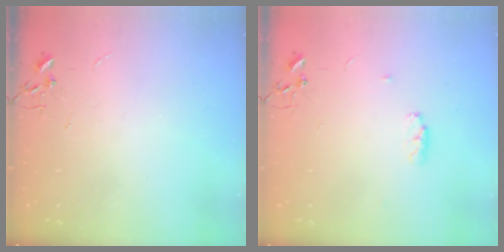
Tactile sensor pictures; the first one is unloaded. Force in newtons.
{"total": 4.7, "press": 4.6, "slide": 0.7}